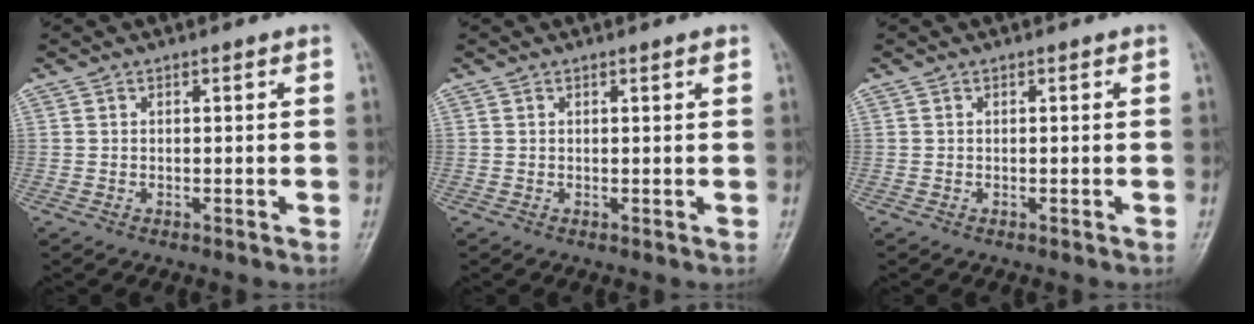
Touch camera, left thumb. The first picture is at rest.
{"total": 1.0, "force": [0.7, 0.1, 0.8], "torque": [-0.008, -0.002, 0.008]}
{"total": 0.0}